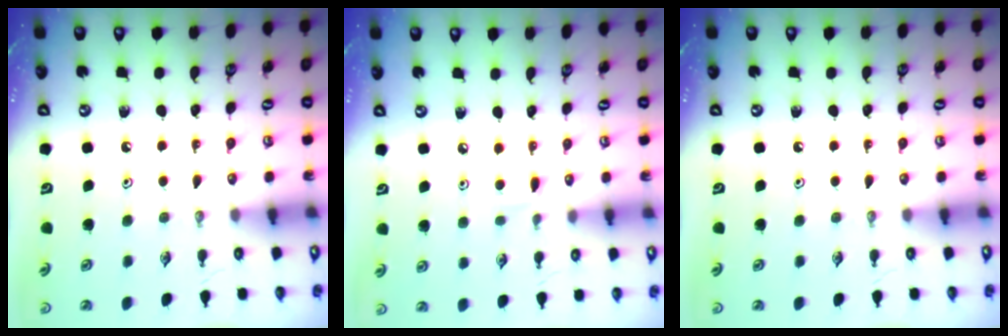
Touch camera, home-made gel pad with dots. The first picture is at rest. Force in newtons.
{"total": 4.1, "press": 4.0, "slide": 0.6}
{"total": 0.0}